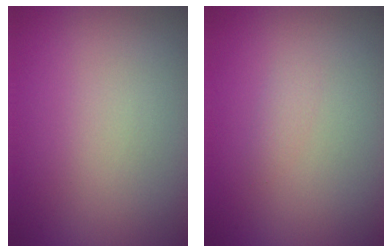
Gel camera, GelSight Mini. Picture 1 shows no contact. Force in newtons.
{"total": 0.7, "press": 0.7, "slide": 0.0}